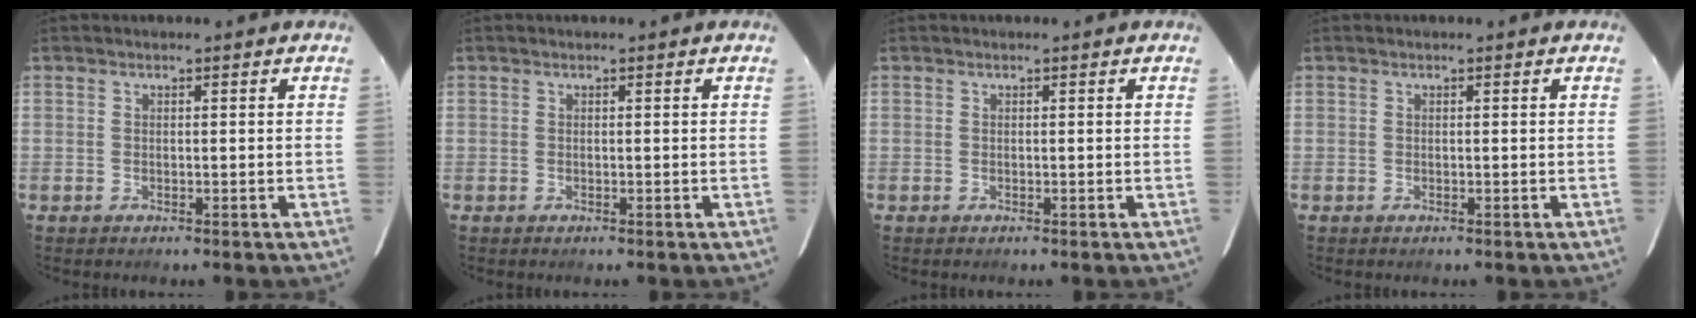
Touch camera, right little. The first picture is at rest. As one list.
[{"total": 0.0}, {"total": 0.0}, {"total": 0.0}]